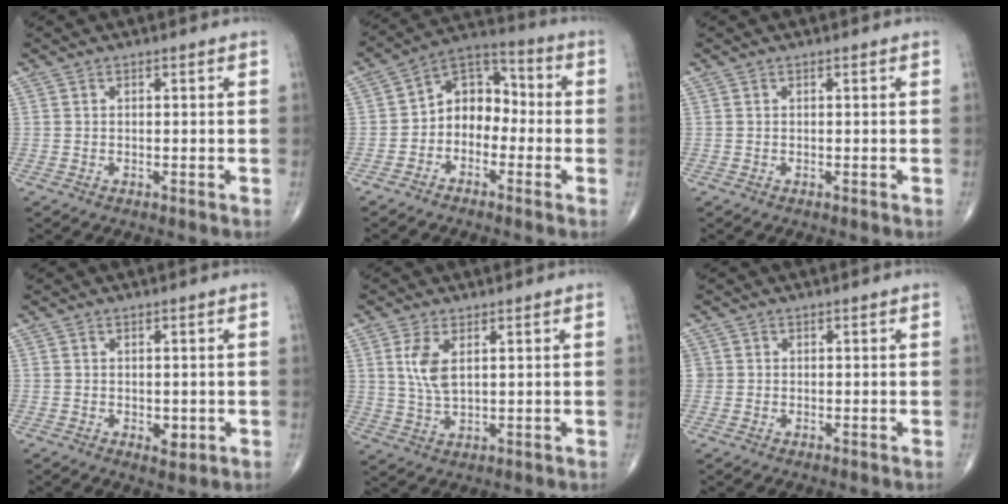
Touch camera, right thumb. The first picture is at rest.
{"total": 9.3, "force": [-2.0, 7.0, 5.8], "torque": [-0.057, 0.047, -0.056]}
{"total": 0.0}
{"total": 2.5, "force": [-0.5, 1.6, 1.9], "torque": [-0.013, -0.002, -0.004]}
{"total": 5.8, "force": [1.9, 2.7, 4.8], "torque": [-0.101, -0.008, 0.045]}
{"total": 1.1, "force": [0.0, 1.1, 0.0], "torque": [0.008, 0.004, -0.001]}